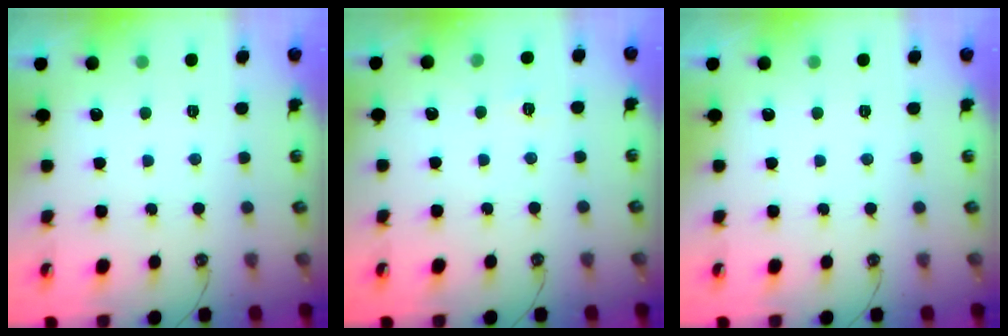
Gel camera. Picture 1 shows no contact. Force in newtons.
{"total": 3.4, "press": 3.4, "slide": 0.4}
{"total": 0.0}